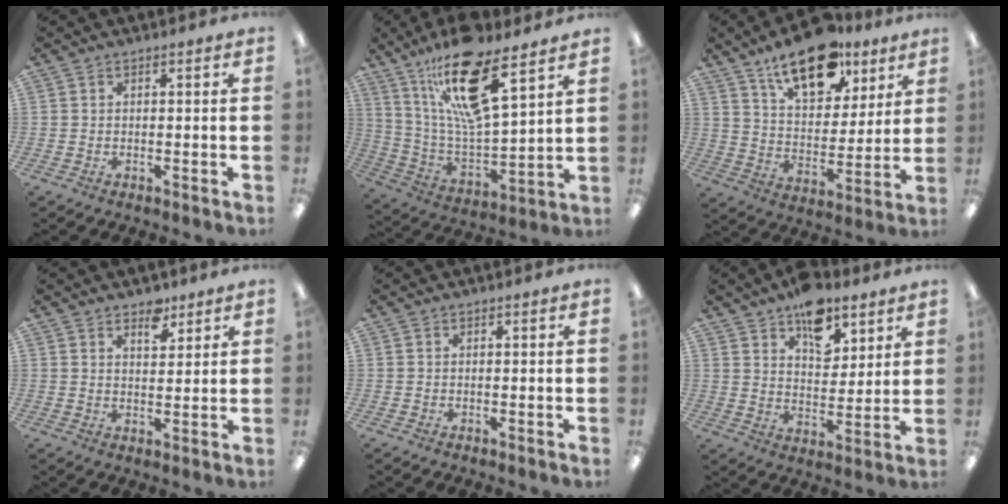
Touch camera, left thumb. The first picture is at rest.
{"total": 19.9, "force": [13.0, 5.8, 14.0], "torque": [-0.257, -0.064, 0.217]}
{"total": 18.2, "force": [12.5, 8.8, 9.8], "torque": [-0.144, -0.065, 0.214]}
{"total": 5.0, "force": [3.8, 2.5, 2.2], "torque": [-0.003, -0.027, 0.060]}
{"total": 0.0}
{"total": 12.2, "force": [8.2, 6.8, 6.0], "torque": [-0.071, -0.044, 0.143]}